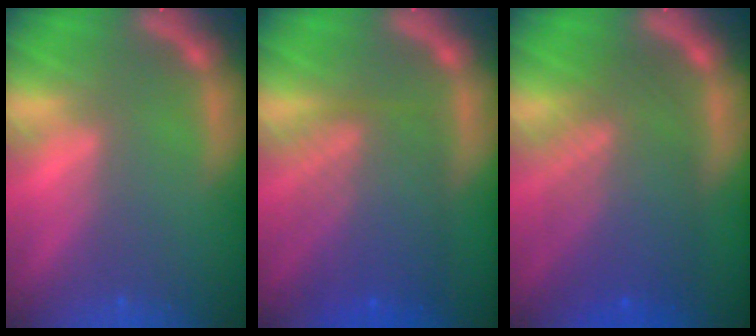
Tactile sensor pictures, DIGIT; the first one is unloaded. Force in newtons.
{"total": 7.6}
{"total": 8.5}